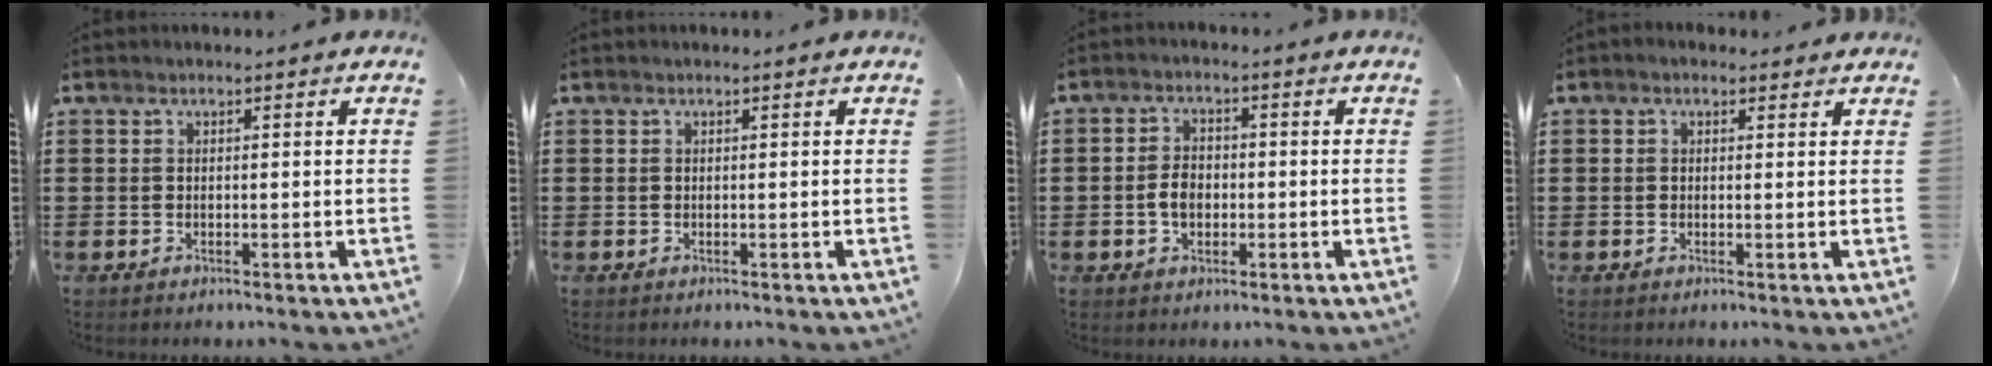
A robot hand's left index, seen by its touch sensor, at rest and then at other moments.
{"total": 0.0}
{"total": 3.6, "force": [-0.7, 2.4, 2.6], "torque": [-0.058, 0.001, -0.016]}
{"total": 0.9, "force": [0.5, 0.6, 0.5], "torque": [-0.011, 0.006, 0.008]}